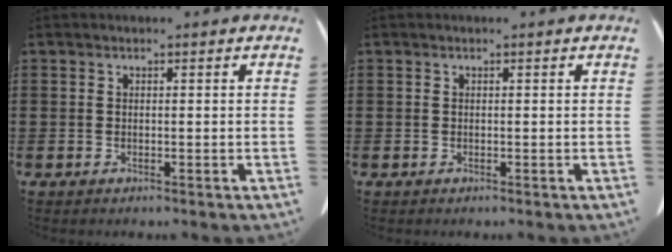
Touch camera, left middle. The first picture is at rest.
{"total": 0.0}